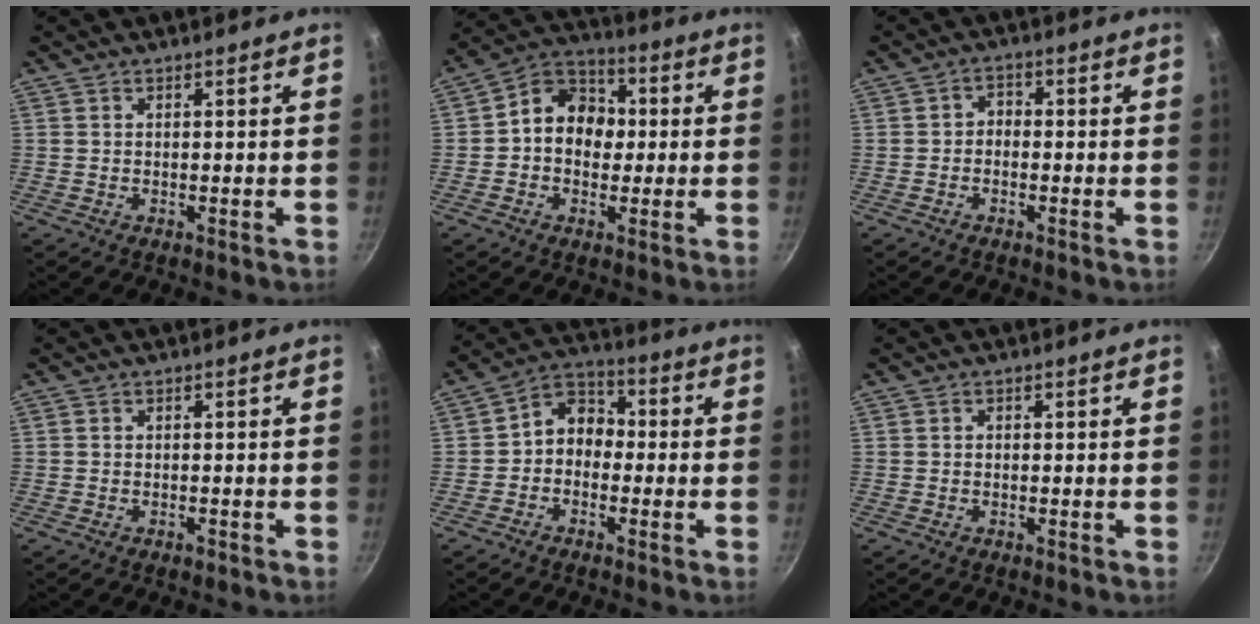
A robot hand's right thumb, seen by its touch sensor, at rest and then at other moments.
{"total": 11.2, "force": [0.3, 9.1, 6.5], "torque": [-0.058, 0.027, -0.017]}
{"total": 2.3, "force": [-0.8, 1.8, 1.2], "torque": [-0.013, 0.015, -0.019]}
{"total": 0.9, "force": [-0.6, 0.5, 0.5], "torque": [-0.010, 0.003, -0.010]}
{"total": 7.2, "force": [-1.2, 5.8, 4.2], "torque": [-0.034, 0.037, -0.041]}
{"total": 0.5, "force": [0.0, 0.5, 0.2], "torque": [-0.002, 0.003, -0.001]}